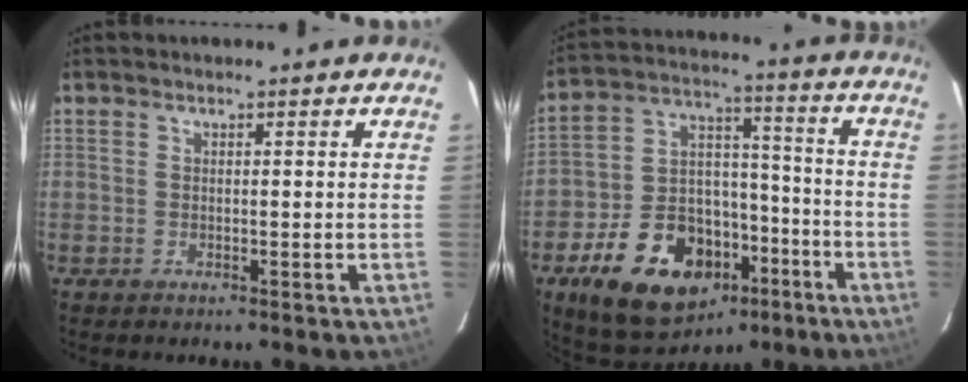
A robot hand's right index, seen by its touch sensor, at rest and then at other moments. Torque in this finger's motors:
{"motor_torque": [1.79, -0.35, 0.71, 0.11]}